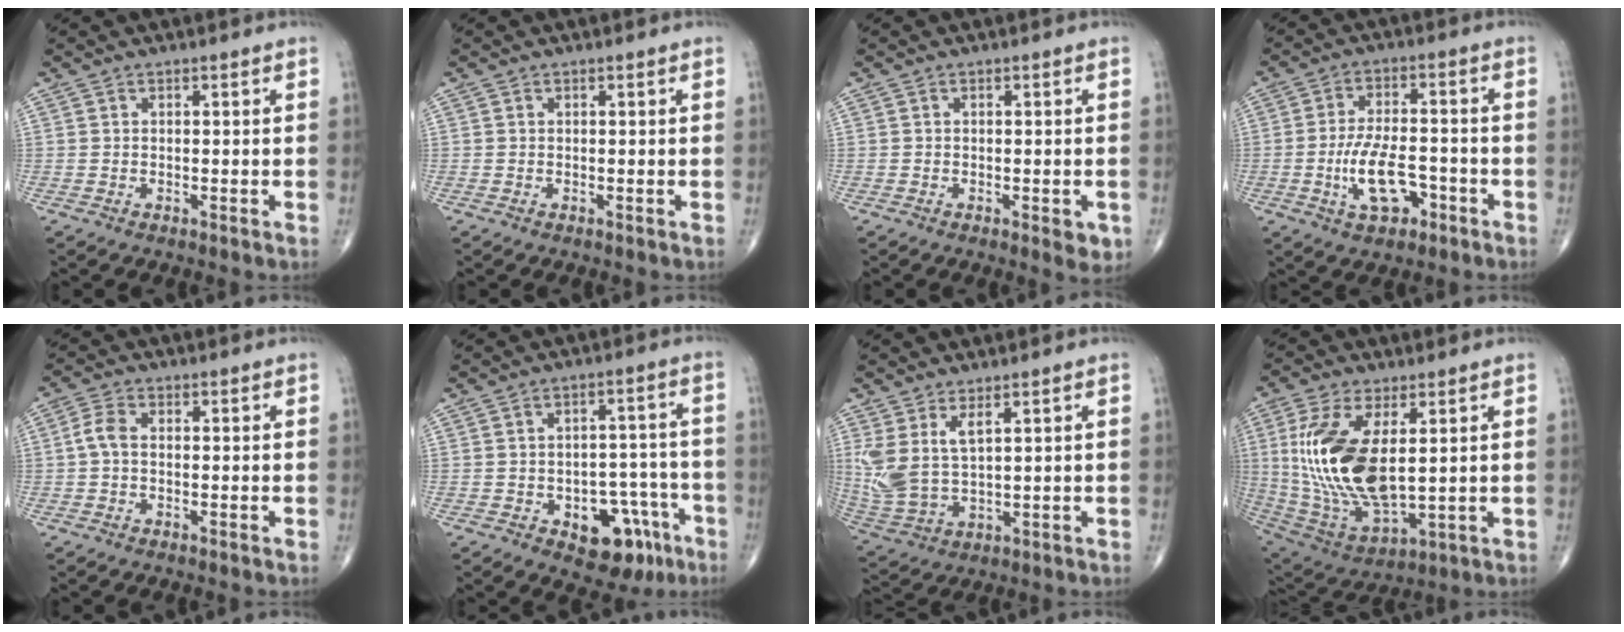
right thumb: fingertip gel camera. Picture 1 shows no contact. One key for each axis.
{"total": 0.0}
{"total": 3.1, "fx": -1.0, "fy": 1.2, "fz": 2.6, "tx": -0.021, "ty": -0.003, "tz": -0.011}
{"total": 9.4, "fx": -3.4, "fy": 4.6, "fz": 7.5, "tx": -0.132, "ty": 0.021, "tz": -0.058}
{"total": 3.3, "fx": -0.2, "fy": 1.9, "fz": 2.6, "tx": -0.056, "ty": 0.009, "tz": -0.011}
{"total": 11.8, "fx": -5.7, "fy": 7.0, "fz": 7.6, "tx": -0.060, "ty": 0.047, "tz": -0.069}
{"total": 8.7, "fx": 3.4, "fy": 3.8, "fz": 7.1, "tx": -0.160, "ty": -0.015, "tz": 0.083}
{"total": 19.5, "fx": 2.9, "fy": 9.0, "fz": 17.0, "tx": -0.348, "ty": -0.022, "tz": 0.071}